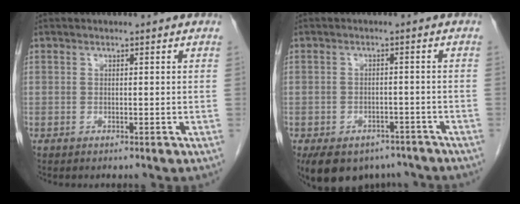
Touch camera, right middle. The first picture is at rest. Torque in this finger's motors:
{"motor_torque": [0.20, -0.19, 0.02, 0.04]}